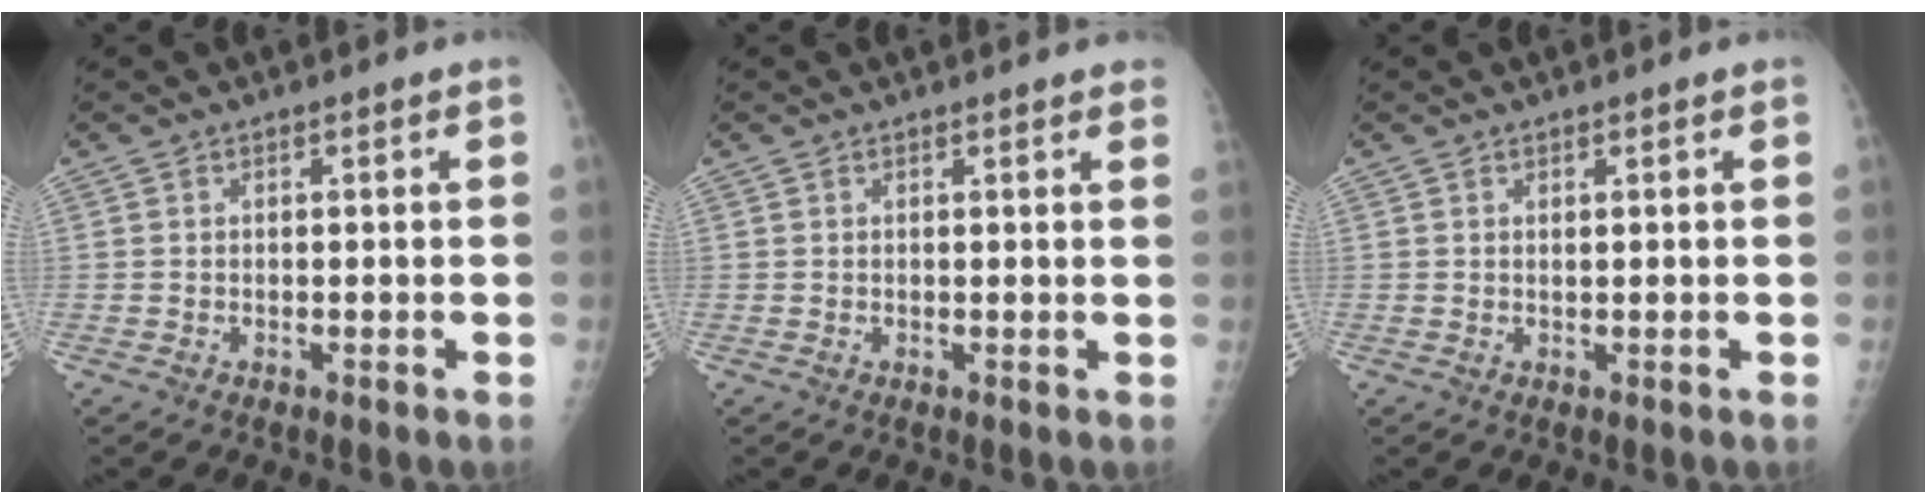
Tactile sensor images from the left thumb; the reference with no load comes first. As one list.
[{"total": 3.9, "force": [3.5, 0.6, 1.6], "torque": [-0.010, -0.005, 0.028]}, {"total": 0.6, "force": [0.4, 0.1, 0.4], "torque": [-0.005, -0.001, 0.006]}]